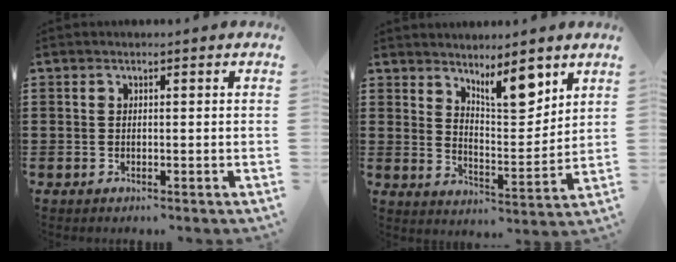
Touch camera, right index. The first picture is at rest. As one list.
[{"total": 8.1, "force": [6.1, 2.5, 4.7], "torque": [-0.076, -0.026, 0.103]}]